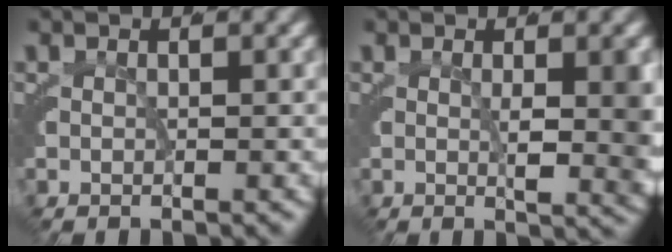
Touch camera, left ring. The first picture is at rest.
{"total": 3.6, "force": [0.5, 0.7, 3.5], "torque": [-0.039, -0.006, 0.007]}